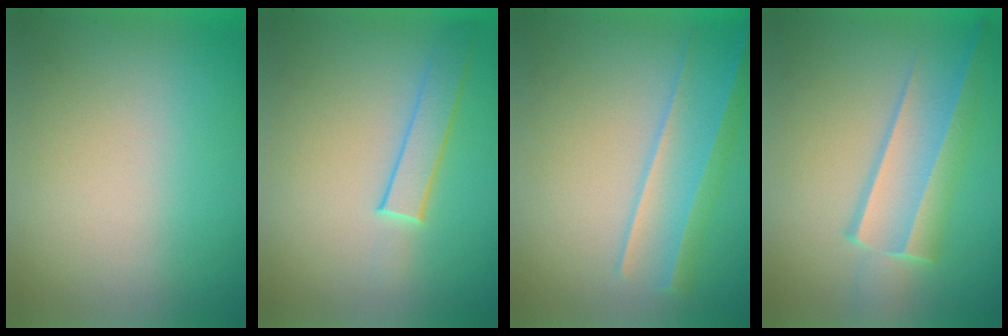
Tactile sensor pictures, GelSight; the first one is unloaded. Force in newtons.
{"total": 1.9}
{"total": 2.2}
{"total": 3.2}